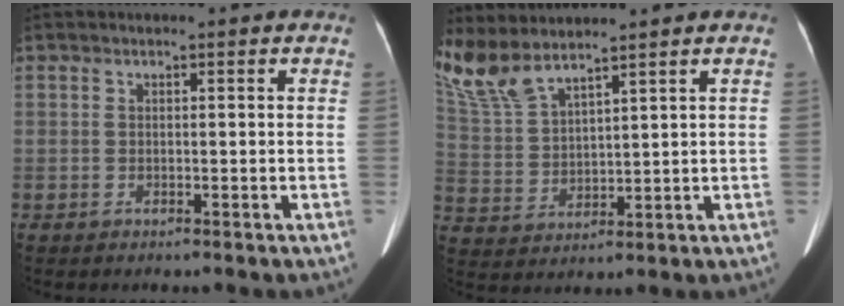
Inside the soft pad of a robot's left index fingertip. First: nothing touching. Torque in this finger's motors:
{"motor_torque": [0.03, -0.20, 0.22, 0.07]}